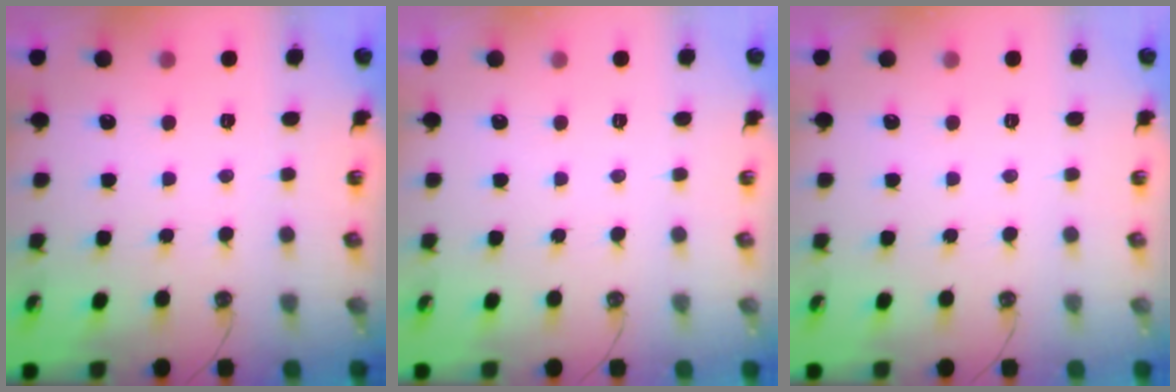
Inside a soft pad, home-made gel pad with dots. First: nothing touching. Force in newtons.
{"total": 0.0}
{"total": 0.0}